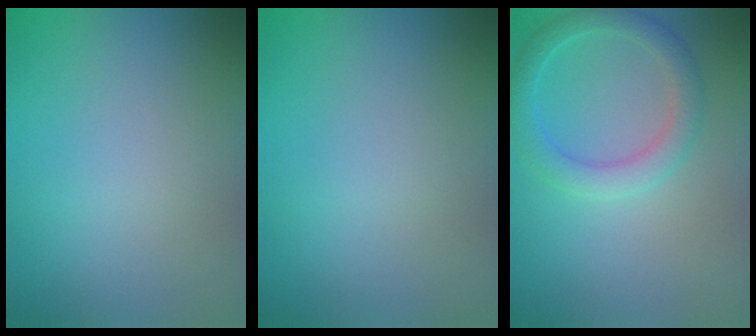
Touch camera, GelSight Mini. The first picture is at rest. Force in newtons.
{"total": 0.0}
{"total": 2.7, "press": 2.7, "slide": 0.1}